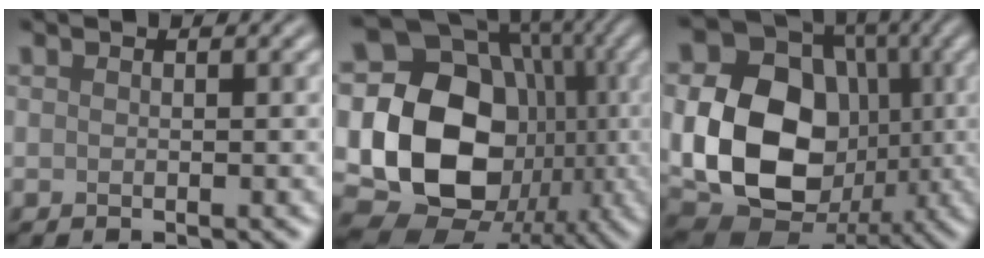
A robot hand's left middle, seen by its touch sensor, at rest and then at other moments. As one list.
[{"total": 20.6, "force": [-0.7, 17.5, 10.9], "torque": [-0.192, -0.006, -0.022]}, {"total": 16.3, "force": [-1.1, 13.3, 9.4], "torque": [-0.175, -0.018, -0.028]}]